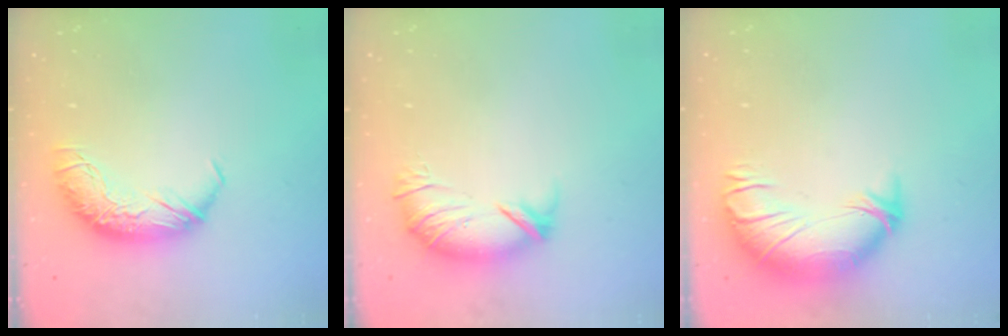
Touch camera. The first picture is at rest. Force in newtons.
{"total": 3.8, "press": 3.4, "slide": 1.8}
{"total": 3.3, "press": 0.7, "slide": 3.3}